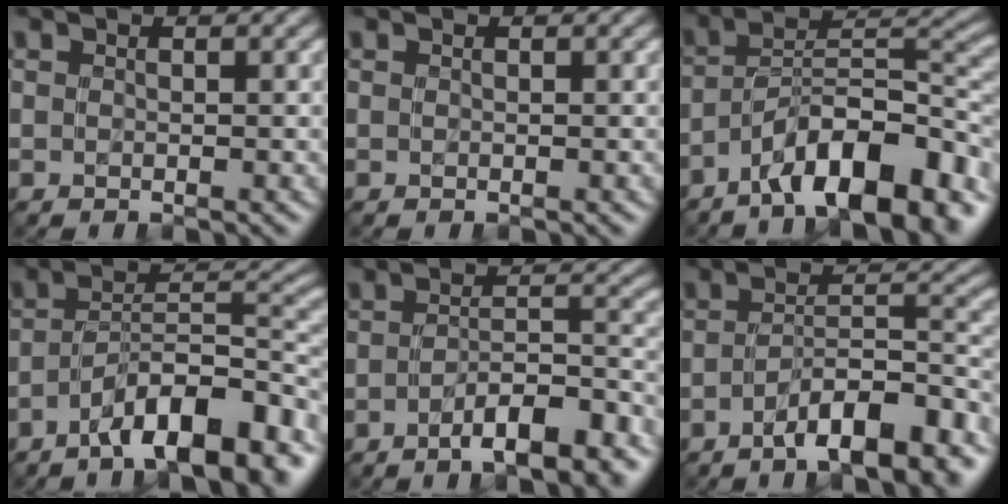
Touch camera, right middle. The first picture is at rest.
{"total": 0.0}
{"total": 12.6, "force": [-8.0, 4.0, 8.9], "torque": [-0.129, 0.019, -0.137]}
{"total": 11.5, "force": [-7.2, 3.3, 8.2], "torque": [-0.116, 0.017, -0.122]}
{"total": 7.7, "force": [-4.7, 2.3, 5.7], "torque": [-0.075, 0.005, -0.069]}
{"total": 9.5, "force": [-5.6, 2.7, 7.2], "torque": [-0.099, 0.009, -0.084]}